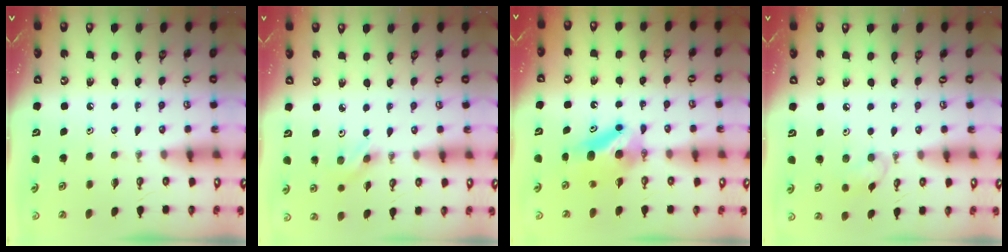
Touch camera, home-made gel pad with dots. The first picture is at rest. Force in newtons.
{"total": 2.9, "press": 2.6, "slide": 1.4}
{"total": 9.3, "press": 5.9, "slide": 7.2}
{"total": 6.8, "press": 6.6, "slide": 1.9}